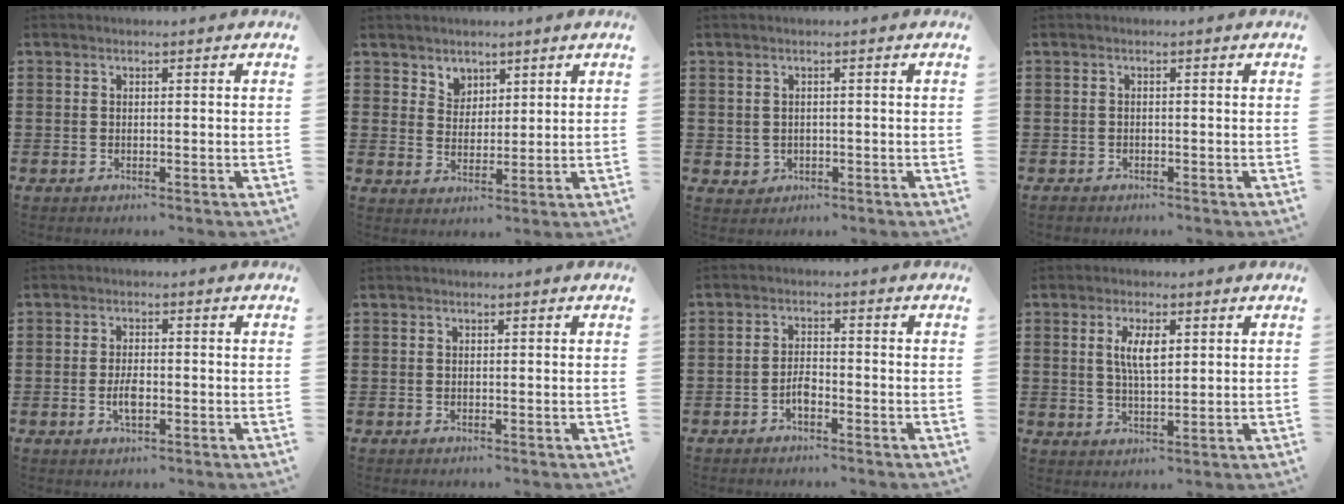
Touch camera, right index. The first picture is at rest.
{"total": 3.5, "force": [2.6, 2.3, -0.2], "torque": [-0.012, 0.001, 0.051]}
{"total": 1.2, "force": [0.2, 1.1, 0.4], "torque": [-0.012, 0.004, 0.003]}
{"total": 0.5, "force": [-0.5, 0.2, 0.0], "torque": [-0.002, 0.000, -0.011]}
{"total": 3.2, "force": [-0.8, 1.2, 2.9], "torque": [-0.060, -0.003, -0.017]}
{"total": 0.0}
{"total": 2.6, "force": [-1.5, 1.0, 1.9], "torque": [-0.038, 0.003, -0.029]}
{"total": 4.9, "force": [1.4, 1.8, 4.4], "torque": [-0.092, 0.007, 0.022]}